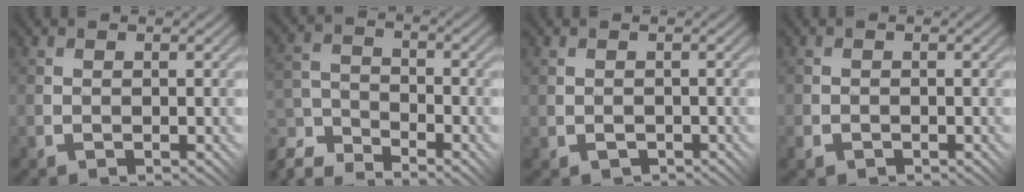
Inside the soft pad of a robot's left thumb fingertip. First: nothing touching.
{"total": 7.1, "force": [-6.1, 2.5, 2.6], "torque": [-0.066, -0.004, -0.131]}
{"total": 1.2, "force": [-0.5, 1.0, 0.6], "torque": [-0.015, -0.004, -0.007]}
{"total": 0.9, "force": [-0.6, 0.7, -0.1], "torque": [0.000, -0.003, -0.013]}